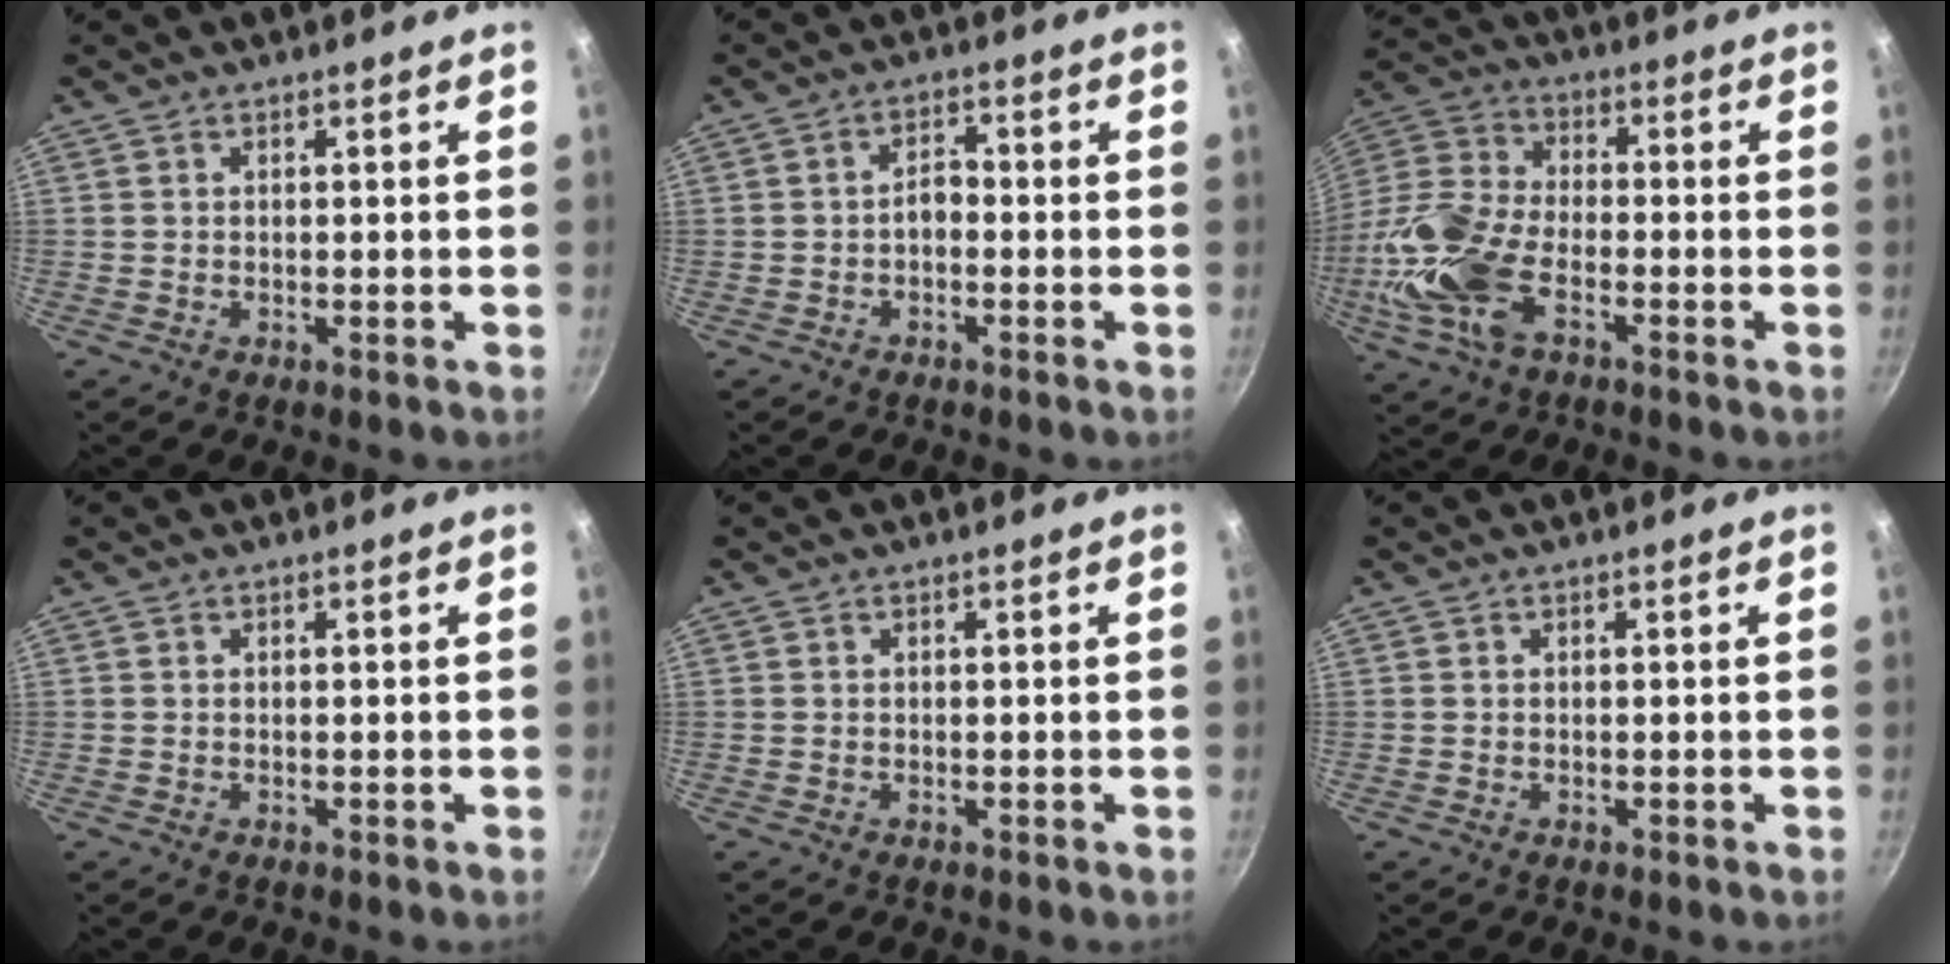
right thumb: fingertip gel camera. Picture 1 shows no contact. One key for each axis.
{"total": 2.7, "fx": -1.0, "fy": 1.6, "fz": 1.9, "tx": -0.023, "ty": 0.019, "tz": -0.021}
{"total": 16.9, "fx": -6.0, "fy": 8.8, "fz": 13.1, "tx": -0.278, "ty": 0.024, "tz": -0.135}
{"total": 0.0}
{"total": 0.0}
{"total": 0.0}